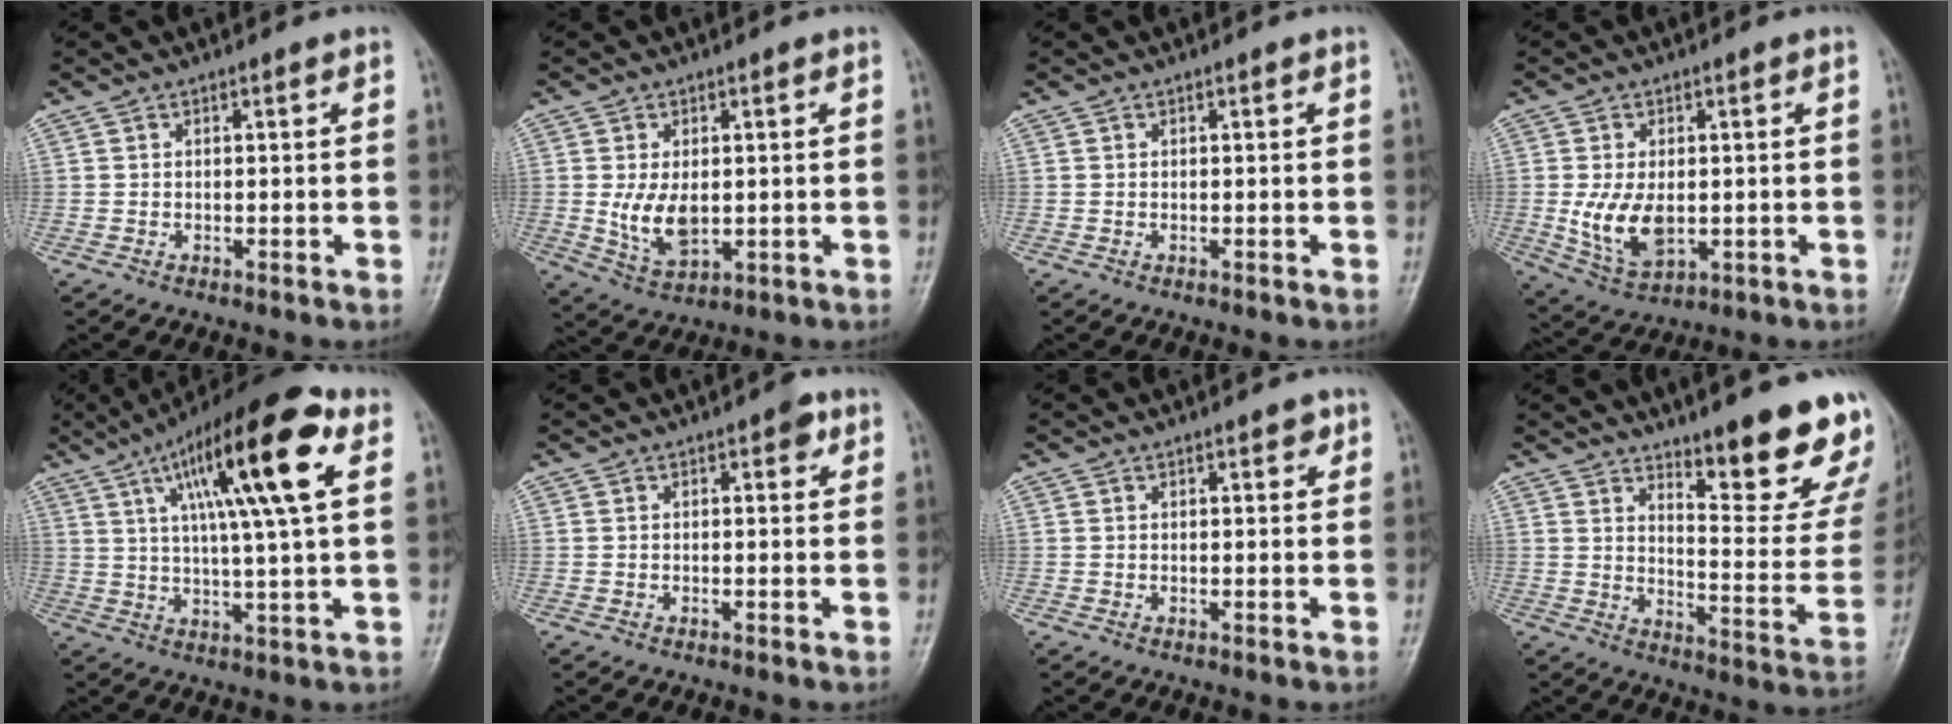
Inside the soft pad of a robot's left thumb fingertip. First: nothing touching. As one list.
[{"total": 7.0, "force": [0.0, 4.2, 5.6], "torque": [-0.095, -0.015, 0.012]}, {"total": 0.0}, {"total": 8.9, "force": [-0.7, 5.3, 7.1], "torque": [-0.126, -0.012, 0.000]}, {"total": 19.8, "force": [7.3, 4.0, 18.0], "torque": [-0.284, 0.002, 0.112]}, {"total": 2.5, "force": [1.1, 1.2, 1.9], "torque": [-0.014, 0.000, 0.010]}, {"total": 2.1, "force": [1.1, 0.9, 1.5], "torque": [-0.012, -0.002, 0.012]}, {"total": 17.9, "force": [12.3, 4.1, 12.4], "torque": [-0.122, -0.102, 0.177]}]